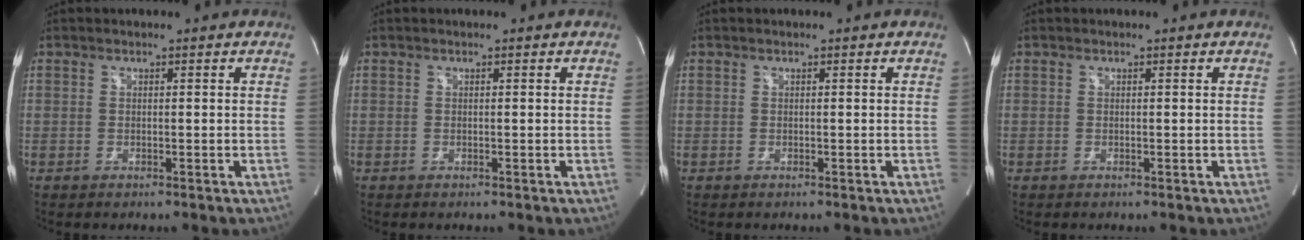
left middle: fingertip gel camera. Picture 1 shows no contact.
{"total": 0.0}
{"total": 0.0}
{"total": 0.0}